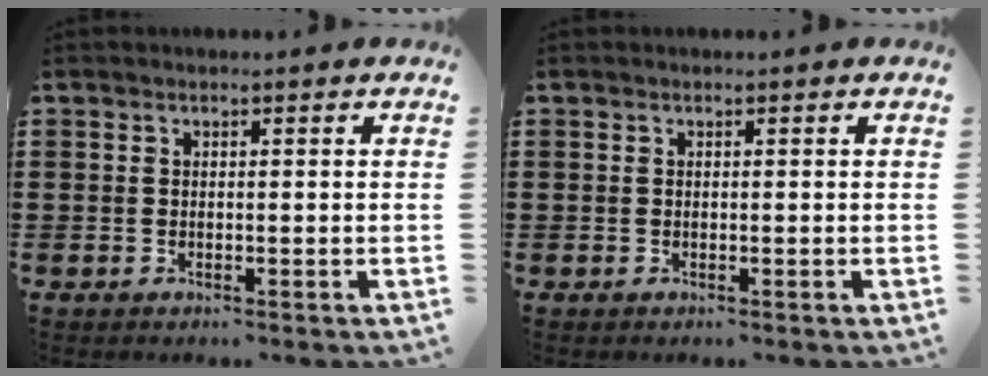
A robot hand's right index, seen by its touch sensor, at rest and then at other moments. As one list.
[{"total": 0.0}]